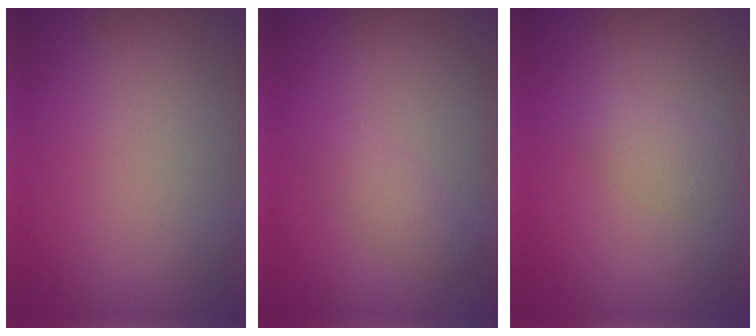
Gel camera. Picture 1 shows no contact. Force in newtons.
{"total": 1.6, "press": 1.6, "slide": 0.1}
{"total": 1.6, "press": 1.6, "slide": 0.0}